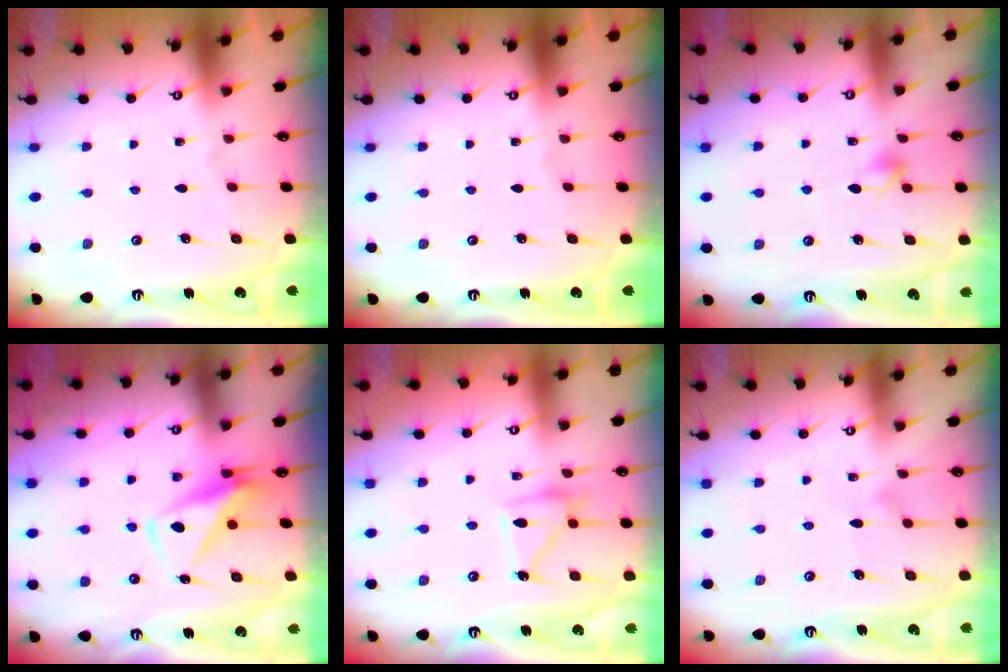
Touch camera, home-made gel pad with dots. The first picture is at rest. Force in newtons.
{"total": 0.0}
{"total": 6.6, "press": 6.4, "slide": 1.4}
{"total": 8.7, "press": 8.6, "slide": 1.4}
{"total": 12.0, "press": 12.0, "slide": 1.0}
{"total": 7.5, "press": 7.5, "slide": 0.2}